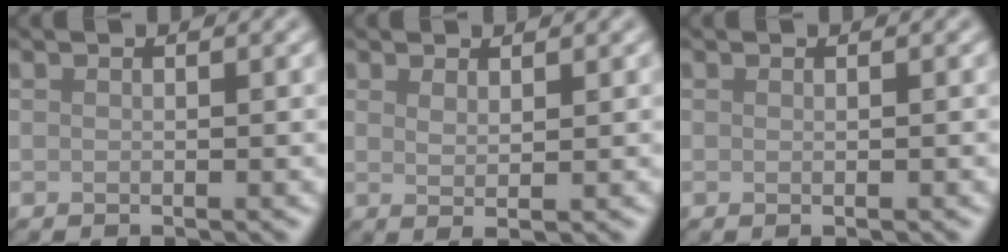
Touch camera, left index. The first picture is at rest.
{"total": 1.4, "force": [0.8, 0.4, 1.1], "torque": [-0.018, -0.005, 0.012]}
{"total": 0.6, "force": [0.0, 0.1, 0.6], "torque": [-0.007, 0.000, 0.000]}